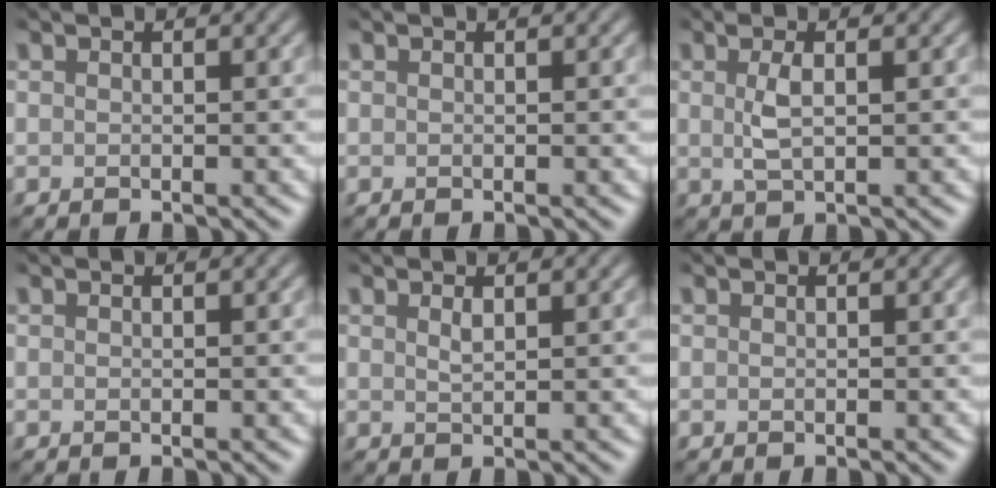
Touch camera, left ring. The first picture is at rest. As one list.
[{"total": 0.0}, {"total": 2.2, "force": [0.5, 0.7, 2.0], "torque": [-0.045, 0.000, 0.011]}, {"total": 0.0}, {"total": 0.8, "force": [0.5, 0.2, 0.6], "torque": [-0.014, -0.001, 0.011]}, {"total": 0.0}]